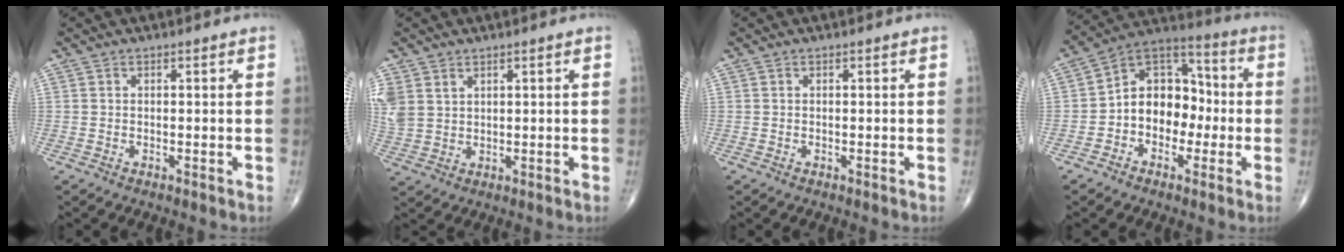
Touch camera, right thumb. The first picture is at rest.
{"total": 7.5, "force": [3.4, 5.8, 3.5], "torque": [-0.093, -0.002, 0.081]}
{"total": 0.0}
{"total": 12.8, "force": [-1.8, 9.7, 8.3], "torque": [-0.089, 0.049, -0.044]}